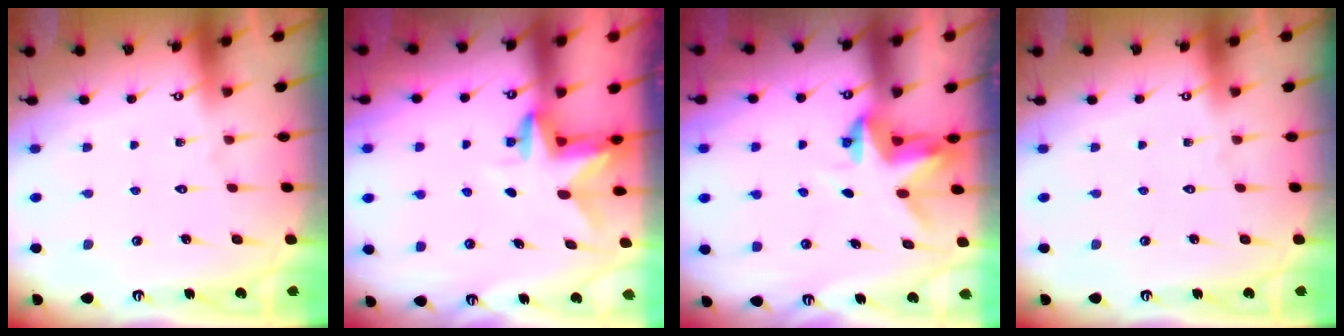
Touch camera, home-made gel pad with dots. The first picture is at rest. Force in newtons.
{"total": 3.0, "press": 3.0, "slide": 0.3}
{"total": 3.4, "press": 3.4, "slide": 0.0}
{"total": 0.0}